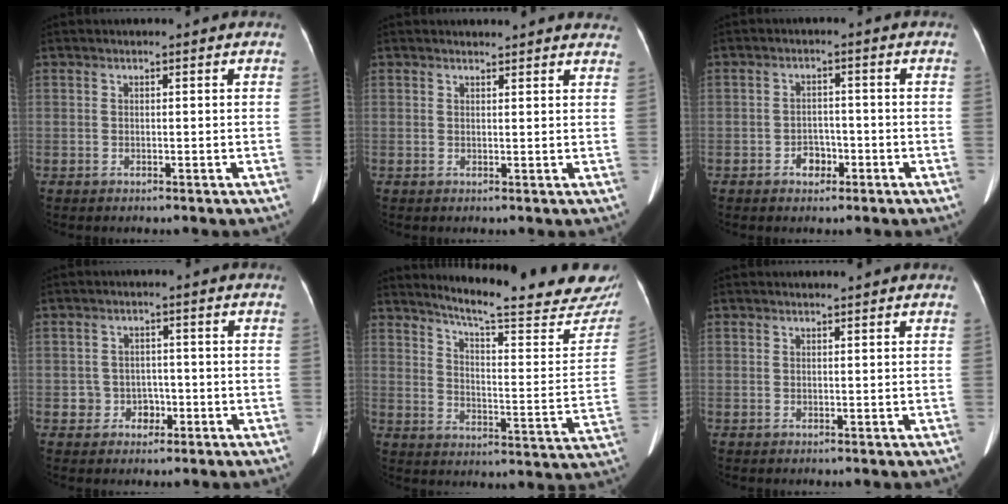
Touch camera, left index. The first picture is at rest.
{"total": 9.8, "force": [9.4, 1.9, 2.0], "torque": [-0.001, 0.007, 0.085]}
{"total": 2.9, "force": [-1.7, 1.9, 1.3], "torque": [-0.021, 0.003, -0.025]}
{"total": 3.0, "force": [-1.2, 2.8, 0.3], "torque": [-0.001, 0.009, -0.016]}
{"total": 24.3, "force": [21.9, 1.8, 10.3], "torque": [-0.149, -0.091, 0.268]}
{"total": 1.9, "force": [1.8, 0.0, 0.5], "torque": [-0.010, 0.011, 0.023]}